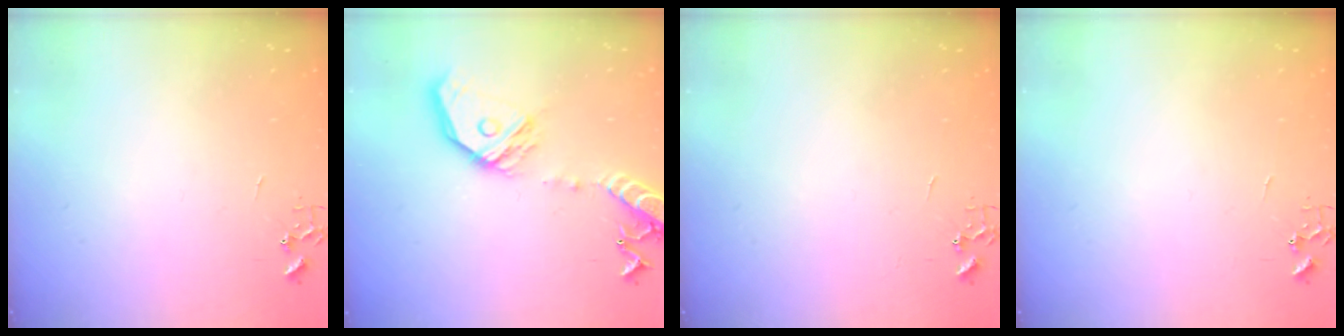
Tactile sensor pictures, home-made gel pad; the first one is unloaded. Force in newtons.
{"total": 18.2, "press": 17.9, "slide": 3.1}
{"total": 0.0}
{"total": 0.0}